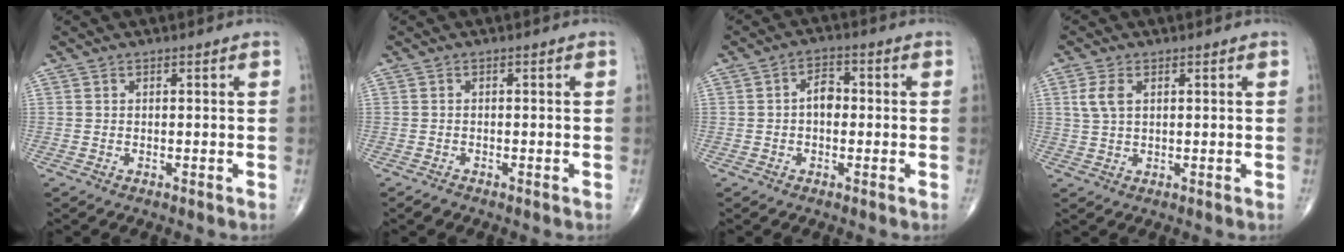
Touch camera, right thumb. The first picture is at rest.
{"total": 1.1, "force": [-1.0, 0.3, 0.3], "torque": [-0.009, -0.001, -0.019]}
{"total": 4.0, "force": [-0.3, 2.7, 2.9], "torque": [-0.035, 0.015, -0.013]}
{"total": 3.8, "force": [1.1, 2.2, 2.9], "torque": [-0.067, 0.005, 0.025]}